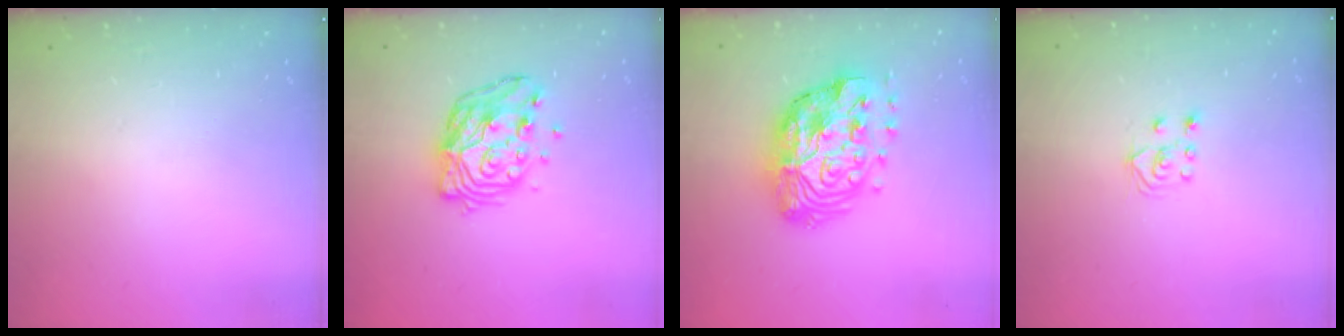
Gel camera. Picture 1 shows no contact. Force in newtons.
{"total": 14.0, "press": 13.9, "slide": 1.7}
{"total": 18.2, "press": 18.1, "slide": 1.3}
{"total": 3.9, "press": 3.8, "slide": 0.7}